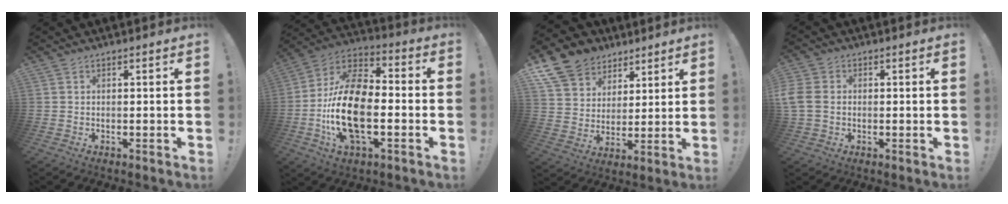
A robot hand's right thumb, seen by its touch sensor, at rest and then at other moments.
{"total": 21.4, "force": [-3.9, 11.6, 17.5], "torque": [-0.355, 0.019, -0.061]}
{"total": 12.5, "force": [7.7, 9.3, 3.4], "torque": [-0.055, -0.051, 0.152]}
{"total": 6.4, "force": [-0.4, 5.1, 3.7], "torque": [-0.080, 0.009, -0.002]}